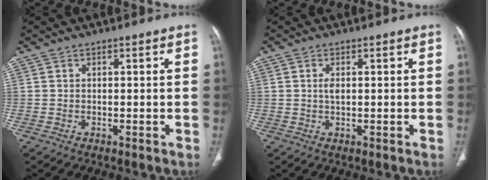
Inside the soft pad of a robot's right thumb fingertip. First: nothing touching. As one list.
[{"total": 1.6, "force": [0.3, 0.7, 1.4], "torque": [-0.029, -0.001, 0.009]}]